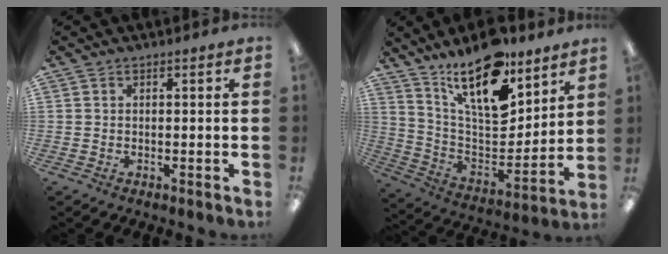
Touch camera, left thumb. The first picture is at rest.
{"total": 20.5, "force": [13.9, 7.9, 12.9], "torque": [-0.240, -0.092, 0.239]}